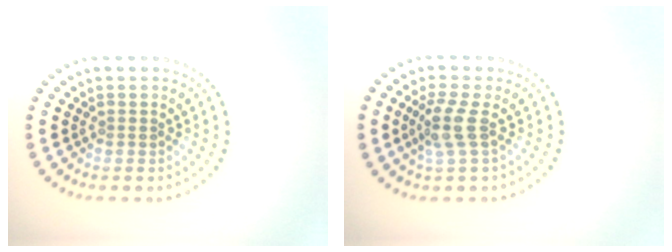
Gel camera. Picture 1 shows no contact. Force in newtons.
{"total": 2.3, "press": 1.9, "slide": 1.4}